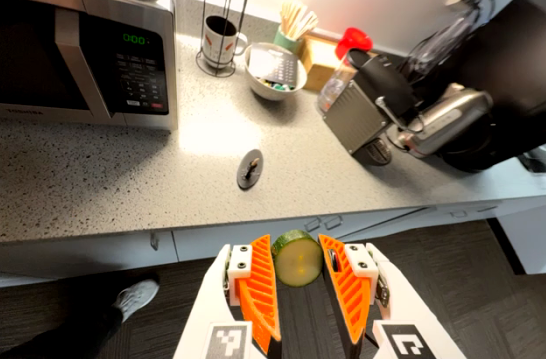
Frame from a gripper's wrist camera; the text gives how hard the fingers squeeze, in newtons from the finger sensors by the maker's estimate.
{"total": 8.2, "left": 7.6, "right": 8.7}